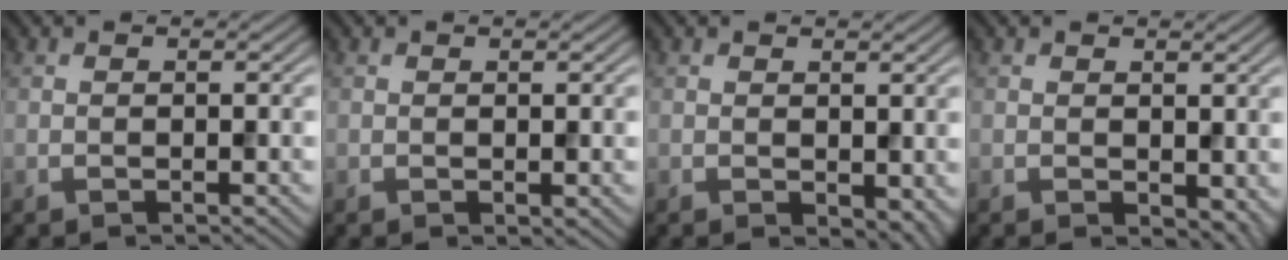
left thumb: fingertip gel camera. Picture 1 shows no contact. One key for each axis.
{"total": 0.5, "fx": 0.1, "fy": 0.3, "fz": 0.4, "tx": -0.003, "ty": -0.002, "tz": 0.001}
{"total": 2.8, "fx": -0.2, "fy": 1.8, "fz": 2.2, "tx": -0.031, "ty": -0.011, "tz": 0.002}
{"total": 2.9, "fx": -0.1, "fy": 1.9, "fz": 2.2, "tx": -0.032, "ty": -0.013, "tz": 0.004}